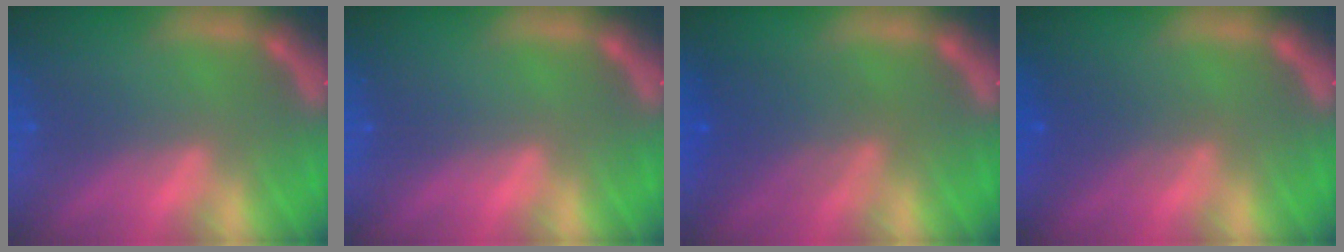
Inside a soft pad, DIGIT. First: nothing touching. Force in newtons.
{"total": 0.0}
{"total": 4.5}
{"total": 3.0}